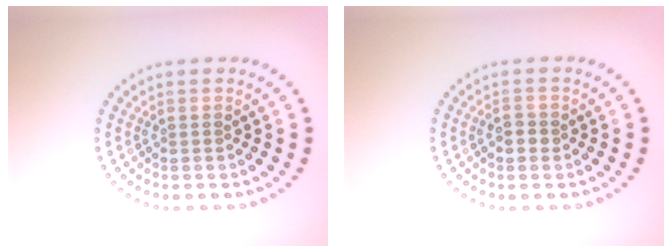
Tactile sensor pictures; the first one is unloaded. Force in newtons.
{"total": 1.3, "press": 1.3, "slide": 0.2}